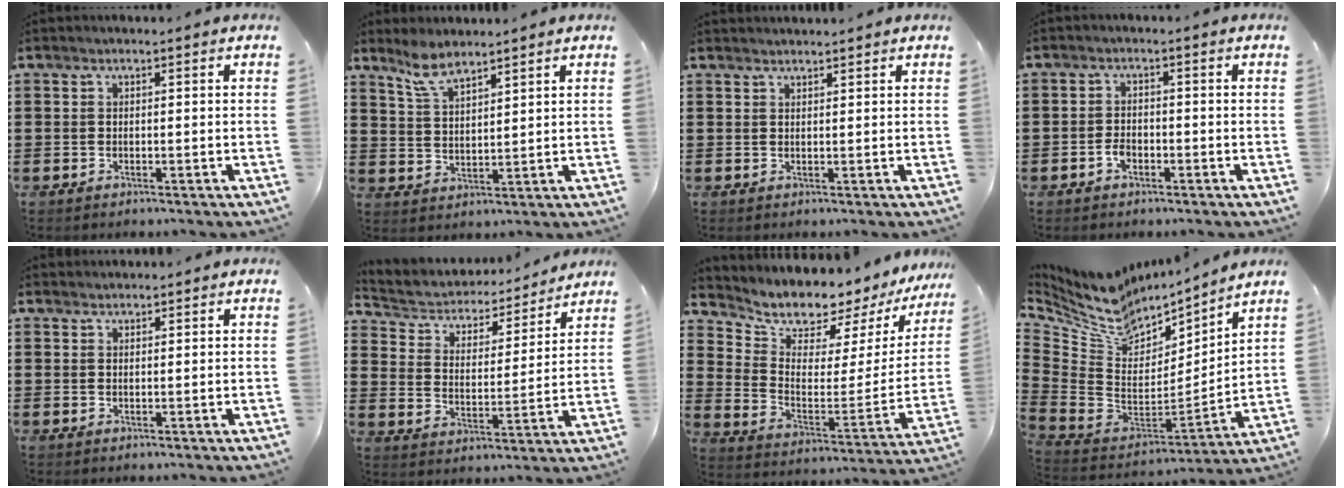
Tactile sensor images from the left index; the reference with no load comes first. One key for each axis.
{"total": 5.6, "fx": 4.6, "fy": 1.5, "fz": 2.8, "tx": -0.069, "ty": -0.005, "tz": 0.086}
{"total": 1.2, "fx": 1.2, "fy": -0.1, "fz": 0.0, "tx": -0.002, "ty": -0.002, "tz": 0.024}
{"total": 2.0, "fx": -0.9, "fy": 1.2, "fz": 1.2, "tx": -0.034, "ty": -0.001, "tz": -0.021}
{"total": 1.1, "fx": 1.1, "fy": 0.2, "fz": 0.0, "tx": -0.001, "ty": 0.000, "tz": 0.022}
{"total": 4.2, "fx": 3.8, "fy": 1.6, "fz": 0.3, "tx": -0.036, "ty": -0.027, "tz": 0.059}
{"total": 6.2, "fx": 5.9, "fy": 1.7, "fz": 0.5, "tx": -0.036, "ty": -0.062, "tz": 0.096}
{"total": 8.0, "fx": 6.2, "fy": 4.2, "fz": 2.7, "tx": -0.101, "ty": -0.051, "tz": 0.112}